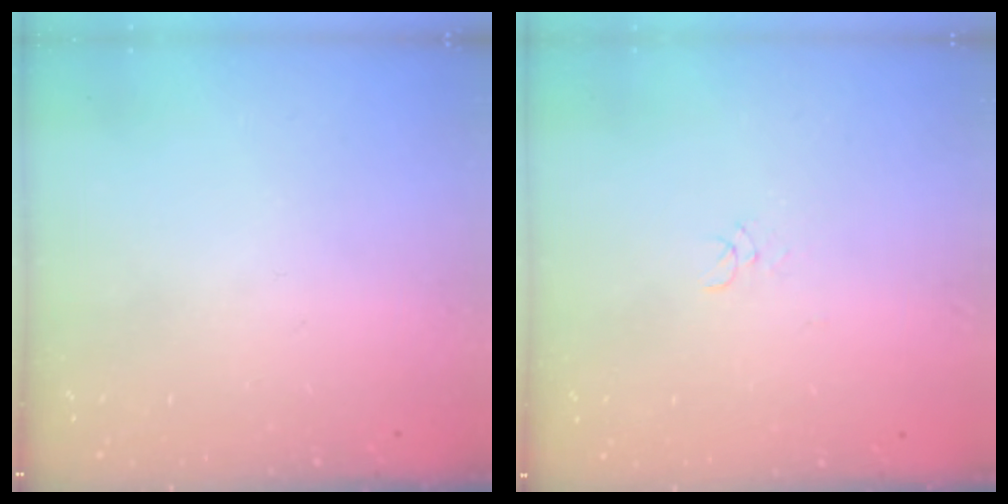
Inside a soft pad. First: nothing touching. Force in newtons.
{"total": 3.5, "press": 3.5, "slide": 0.2}